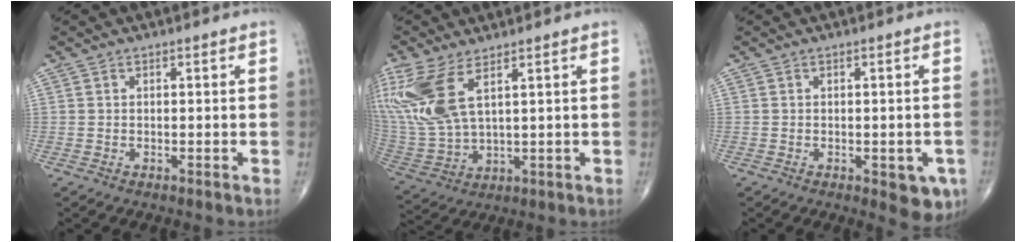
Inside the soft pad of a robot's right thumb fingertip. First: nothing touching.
{"total": 15.8, "force": [6.9, 6.7, 12.5], "torque": [-0.309, -0.022, 0.151]}
{"total": 5.5, "force": [-2.0, 2.4, 4.6], "torque": [-0.032, -0.001, -0.019]}